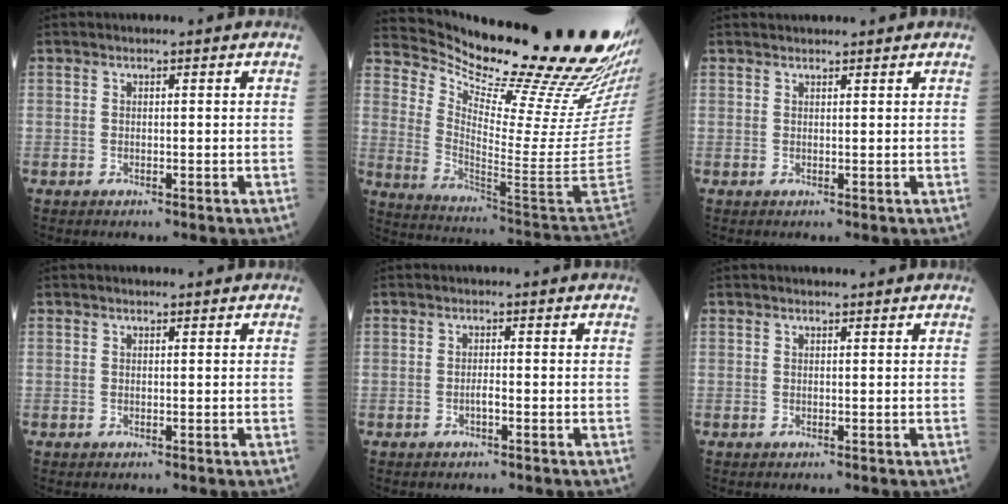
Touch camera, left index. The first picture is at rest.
{"total": 28.6, "force": [24.5, -0.2, 14.8], "torque": [-0.241, -0.131, 0.338]}
{"total": 2.0, "force": [1.9, 0.3, 0.4], "torque": [-0.005, 0.019, 0.026]}
{"total": 0.6, "force": [0.5, 0.3, 0.3], "torque": [-0.005, 0.007, 0.003]}
{"total": 1.2, "force": [-1.0, 0.0, 0.5], "torque": [-0.009, -0.005, -0.019]}
{"total": 1.4, "force": [1.3, 0.2, 0.3], "torque": [-0.005, 0.009, 0.014]}